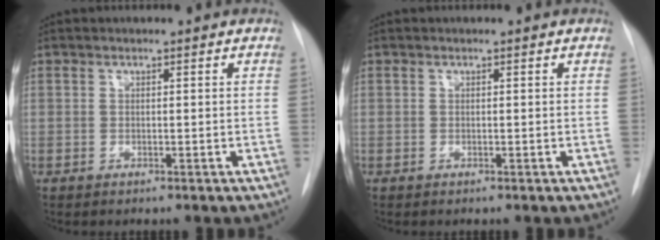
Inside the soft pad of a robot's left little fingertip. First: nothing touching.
{"total": 0.0}